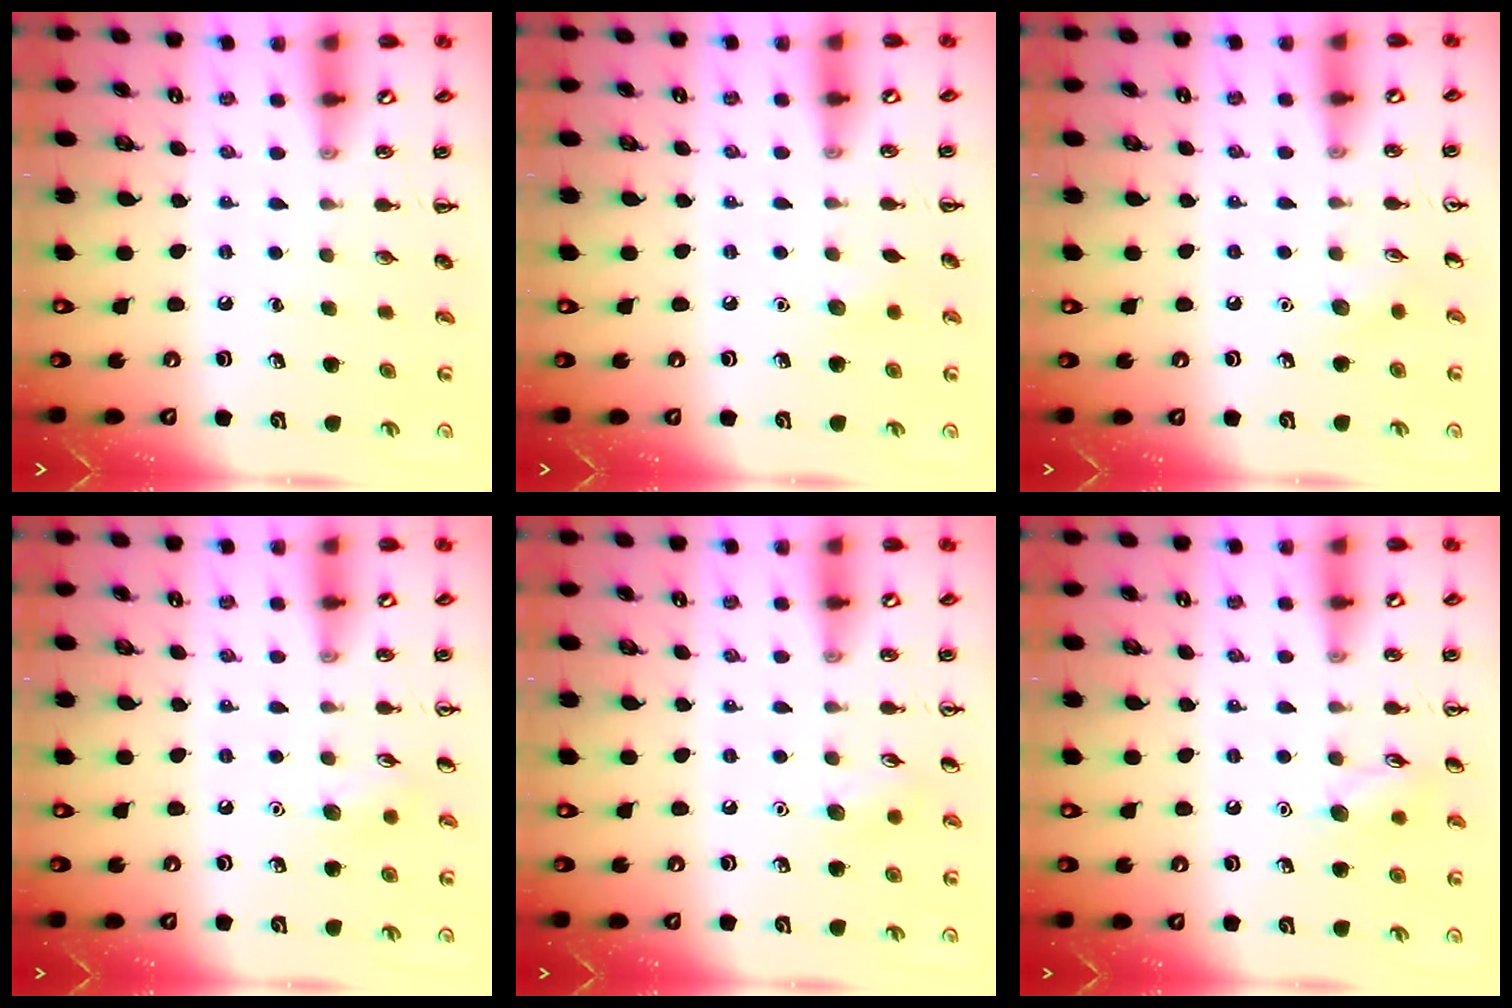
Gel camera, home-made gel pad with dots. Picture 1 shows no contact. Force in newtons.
{"total": 4.6, "press": 4.5, "slide": 1.2}
{"total": 4.7, "press": 4.5, "slide": 1.4}
{"total": 7.1, "press": 6.9, "slide": 1.6}
{"total": 7.1, "press": 6.9, "slide": 1.6}
{"total": 7.7, "press": 7.7, "slide": 1.0}